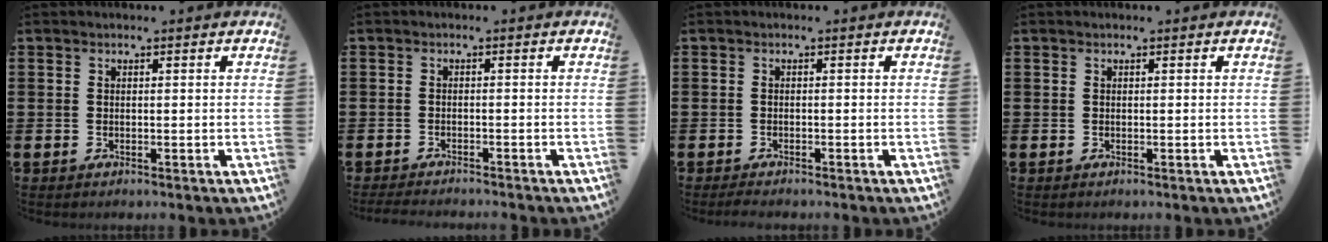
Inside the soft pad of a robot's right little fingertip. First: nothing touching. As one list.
[{"total": 1.3, "force": [-1.3, -0.1, 0.3], "torque": [-0.005, 0.002, -0.026]}, {"total": 0.8, "force": [-0.8, 0.1, 0.3], "torque": [-0.008, -0.002, -0.015]}, {"total": 0.0}]